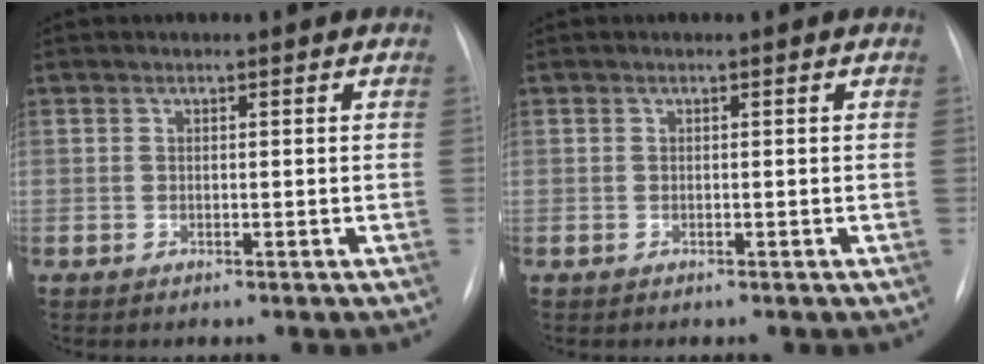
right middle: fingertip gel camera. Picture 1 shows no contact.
{"total": 0.0}